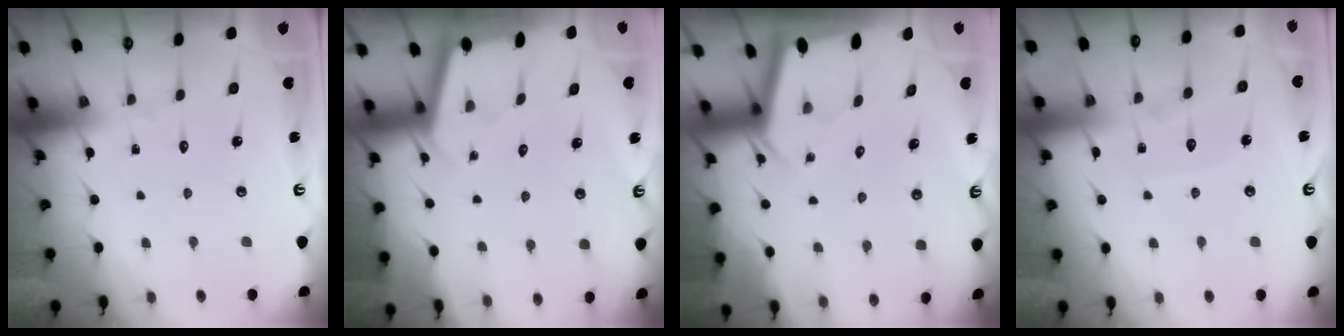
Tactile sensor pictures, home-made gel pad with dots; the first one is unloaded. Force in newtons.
{"total": 2.1, "press": 2.1, "slide": 0.1}
{"total": 2.4, "press": 2.4, "slide": 0.1}
{"total": 6.6, "press": 6.6, "slide": 0.7}